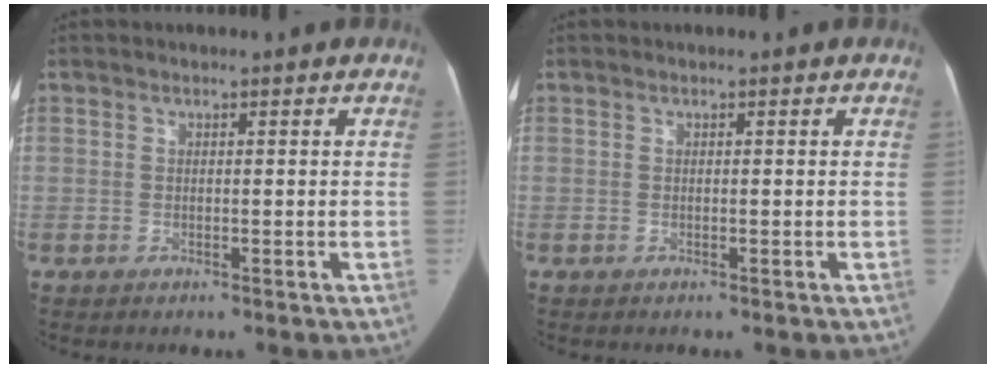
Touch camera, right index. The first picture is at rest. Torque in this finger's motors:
{"motor_torque": [-0.01, -0.01, 0.00, 0.01]}